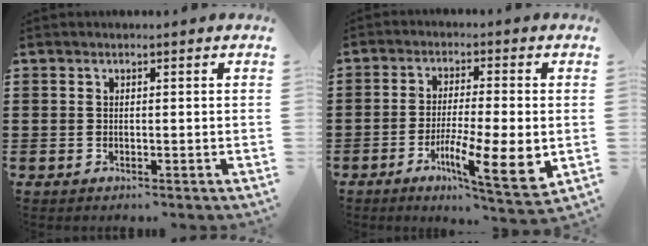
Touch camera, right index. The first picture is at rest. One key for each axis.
{"total": 10.3, "fx": -3.2, "fy": 1.9, "fz": 9.6, "tx": -0.160, "ty": -0.009, "tz": -0.053}